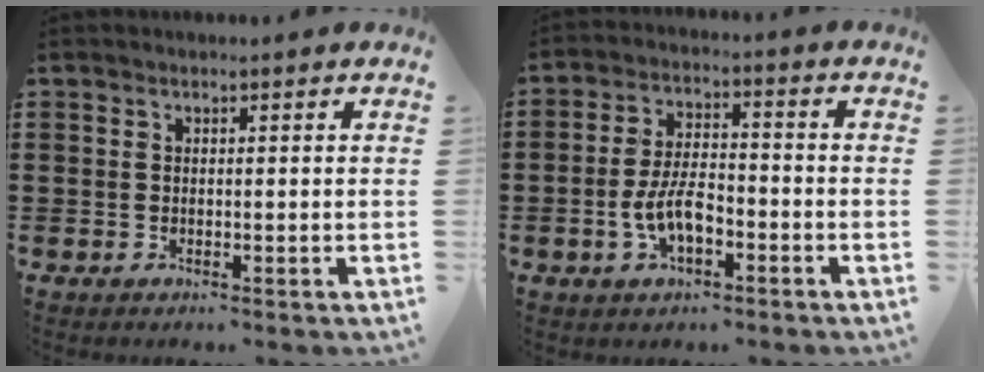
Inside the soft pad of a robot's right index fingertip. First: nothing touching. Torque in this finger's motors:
{"motor_torque": [1.25, 0.89, 0.28, 0.15]}